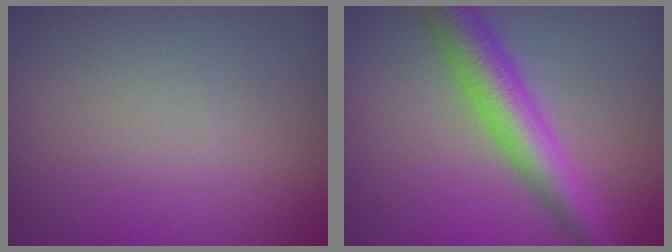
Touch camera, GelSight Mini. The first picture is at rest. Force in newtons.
{"total": 6.1, "press": 6.1, "slide": 0.1}